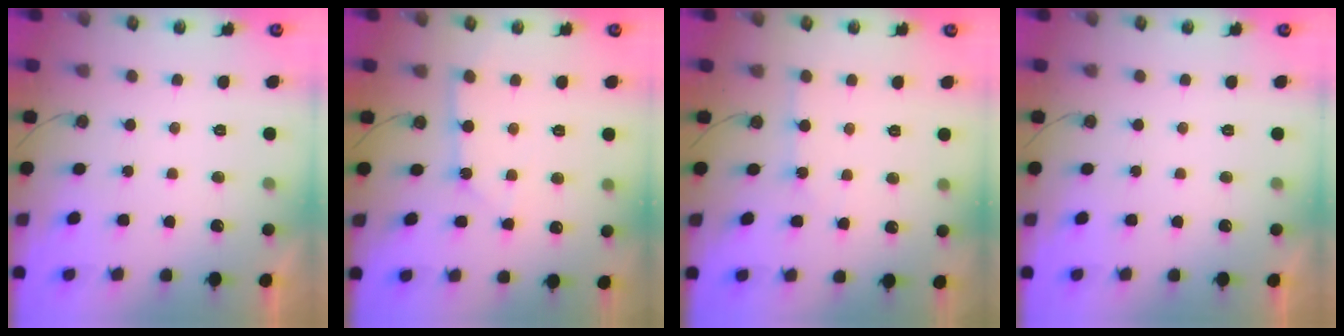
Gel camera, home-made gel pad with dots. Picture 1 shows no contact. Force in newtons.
{"total": 3.5, "press": 3.5, "slide": 0.4}
{"total": 2.4, "press": 2.4, "slide": 0.3}
{"total": 0.0}